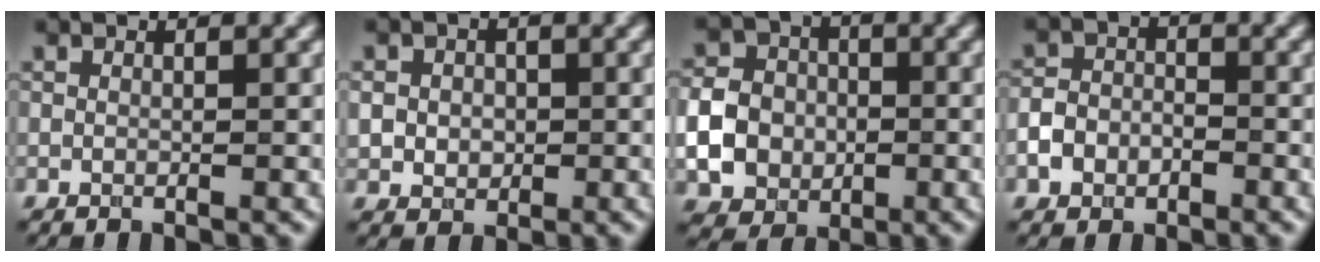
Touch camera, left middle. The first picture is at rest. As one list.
[{"total": 3.3, "force": [0.1, 2.9, 1.6], "torque": [-0.027, 0.004, -0.008]}, {"total": 5.8, "force": [-1.2, 5.0, 2.8], "torque": [-0.063, 0.000, -0.031]}, {"total": 2.9, "force": [-1.4, 2.2, 1.3], "torque": [-0.023, 0.004, -0.032]}]